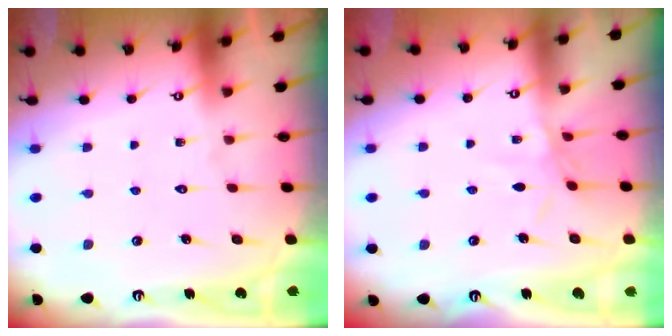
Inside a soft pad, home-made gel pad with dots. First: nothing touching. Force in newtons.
{"total": 3.3, "press": 3.3, "slide": 0.5}